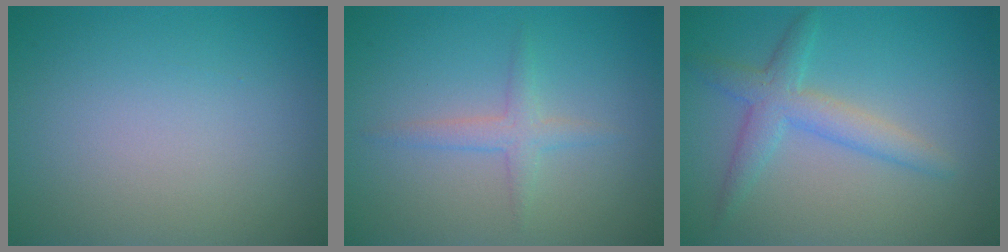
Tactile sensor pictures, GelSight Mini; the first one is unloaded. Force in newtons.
{"total": 1.7, "press": 1.7, "slide": 0.0}
{"total": 3.1, "press": 3.1, "slide": 0.1}